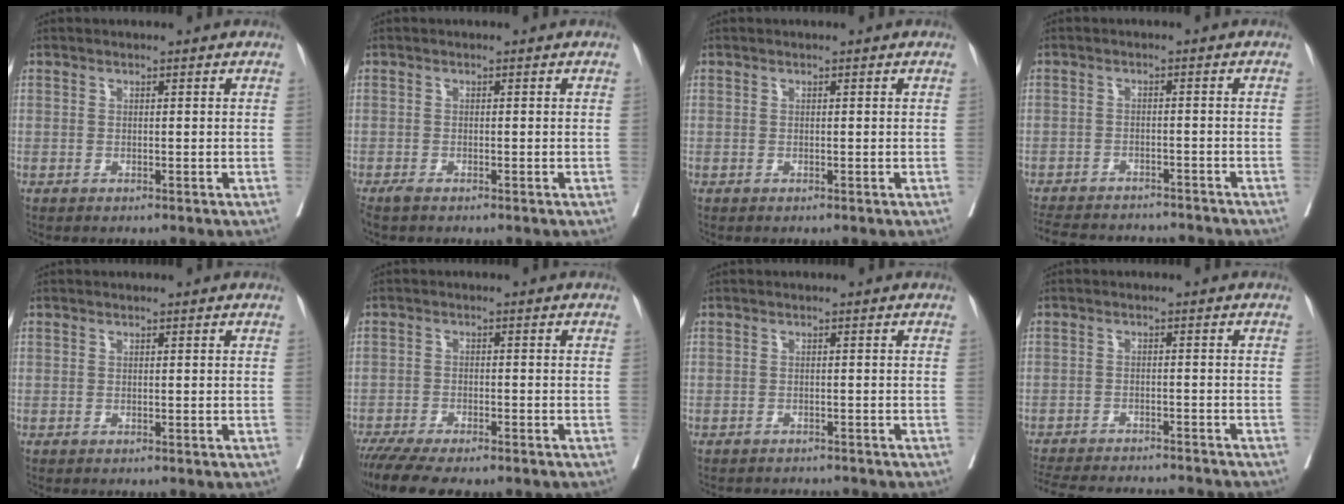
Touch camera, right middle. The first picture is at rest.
{"total": 1.2, "force": [-1.0, 0.2, 0.7], "torque": [-0.016, -0.006, -0.018]}
{"total": 0.0}
{"total": 14.9, "force": [-13.7, 3.3, 4.7], "torque": [-0.109, -0.007, -0.186]}
{"total": 0.0}
{"total": 10.2, "force": [-8.3, 2.3, 5.5], "torque": [-0.081, -0.011, -0.127]}
{"total": 4.2, "force": [-4.1, 1.1, 0.3], "torque": [0.004, -0.006, -0.055]}
{"total": 16.6, "force": [-15.5, 2.1, 5.6], "torque": [-0.125, -0.019, -0.214]}